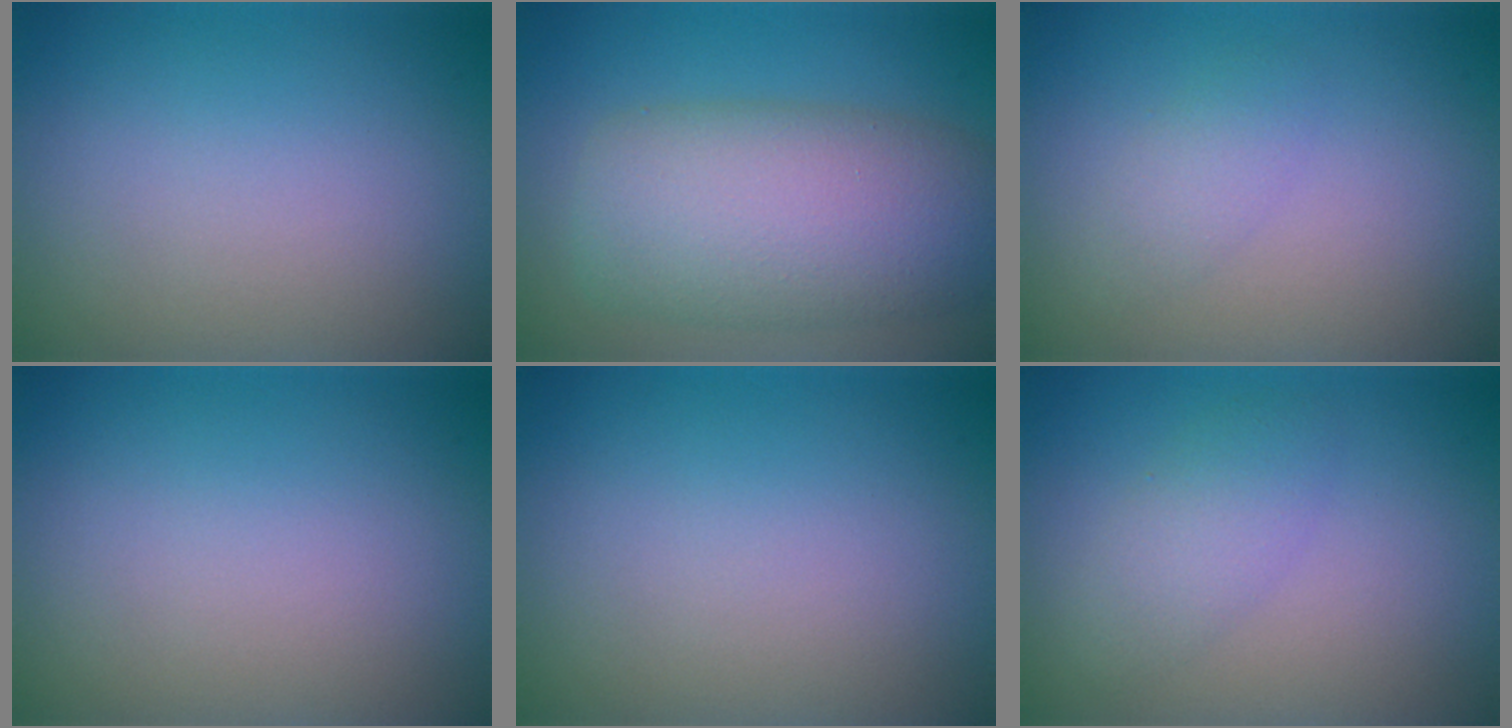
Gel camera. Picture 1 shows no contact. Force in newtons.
{"total": 9.5, "press": 9.4, "slide": 0.4}
{"total": 1.6, "press": 1.6, "slide": 0.1}
{"total": 0.0}
{"total": 0.0}
{"total": 2.5, "press": 2.5, "slide": 0.1}